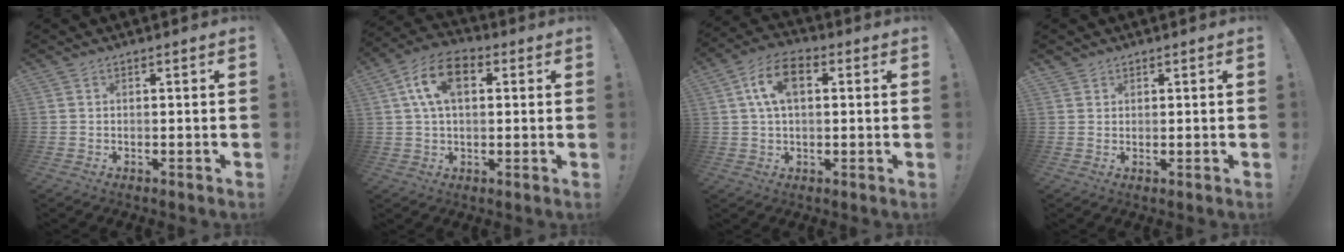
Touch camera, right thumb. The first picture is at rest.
{"total": 12.2, "force": [3.5, 7.3, 9.1], "torque": [-0.171, 0.010, 0.065]}
{"total": 10.4, "force": [2.6, 6.2, 8.0], "torque": [-0.149, 0.016, 0.052]}
{"total": 1.6, "force": [1.4, 0.8, 0.1], "torque": [0.006, -0.007, 0.025]}